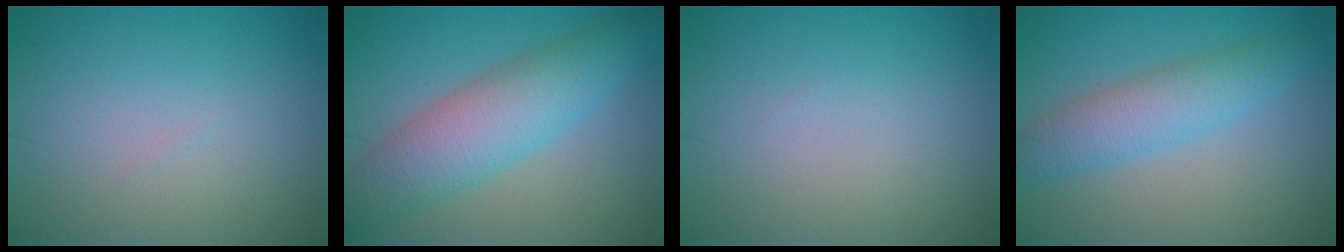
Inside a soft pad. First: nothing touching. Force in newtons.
{"total": 6.9, "press": 6.9, "slide": 0.1}
{"total": 0.0}
{"total": 4.2, "press": 4.2, "slide": 0.2}